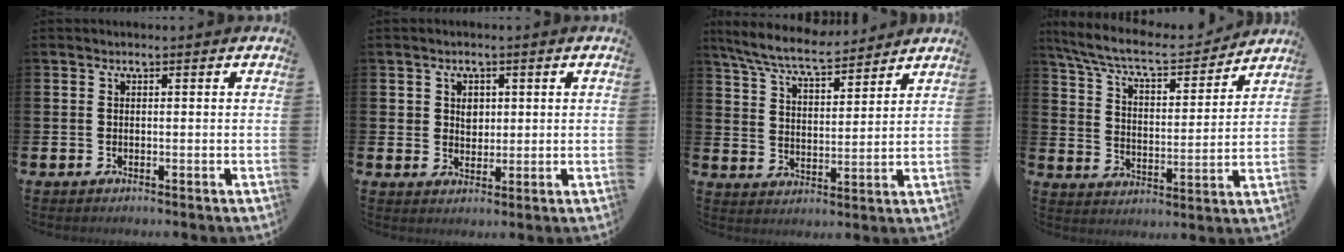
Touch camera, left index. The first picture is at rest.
{"total": 2.4, "force": [1.1, 1.9, 0.9], "torque": [-0.006, 0.003, 0.015]}
{"total": 7.7, "force": [7.2, 1.1, 2.7], "torque": [-0.083, -0.034, 0.129]}
{"total": 8.3, "force": [7.5, 1.8, 3.0], "torque": [-0.101, -0.049, 0.129]}